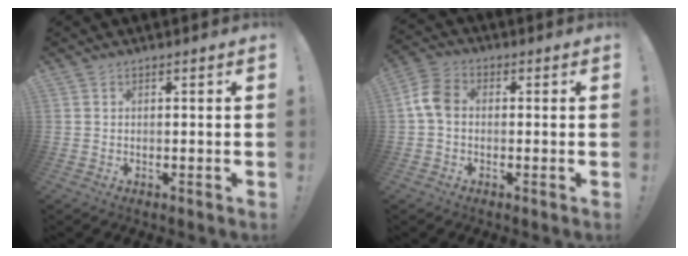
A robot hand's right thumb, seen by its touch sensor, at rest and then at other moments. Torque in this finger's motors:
{"motor_torque": [1.02, 1.01, 0.42, -0.44, 0.33]}